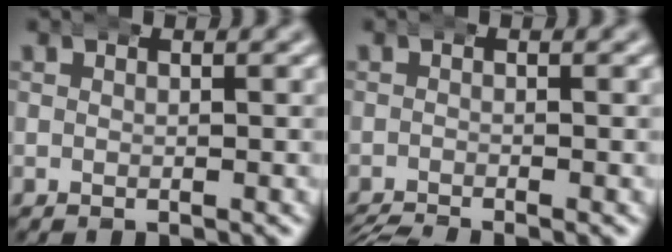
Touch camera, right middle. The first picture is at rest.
{"total": 2.3, "force": [-2.3, 0.1, 0.3], "torque": [-0.008, -0.015, -0.034]}